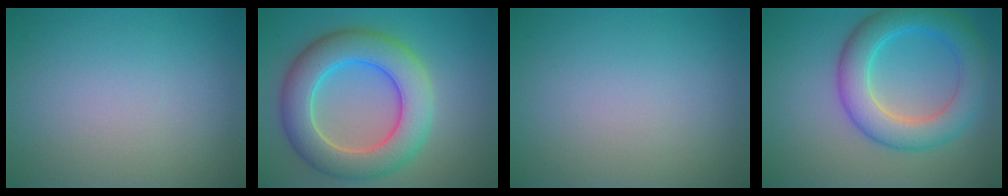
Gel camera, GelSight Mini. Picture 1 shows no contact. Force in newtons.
{"total": 8.2, "press": 8.2, "slide": 0.4}
{"total": 0.0}
{"total": 6.3, "press": 6.3, "slide": 0.1}